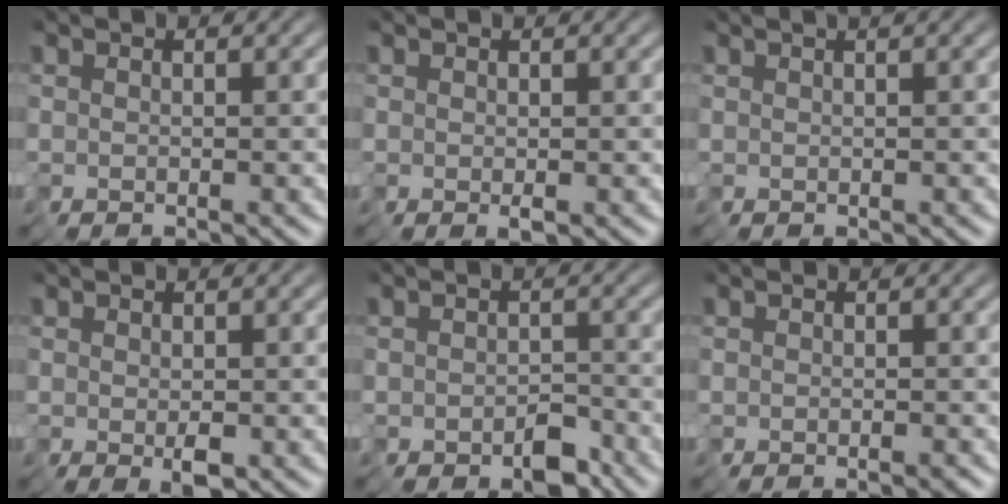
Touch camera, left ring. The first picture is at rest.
{"total": 0.7, "force": [-0.1, 0.3, 0.6], "torque": [-0.016, -0.001, 0.002]}
{"total": 0.9, "force": [0.3, 0.2, 0.8], "torque": [-0.017, 0.003, 0.008]}
{"total": 1.4, "force": [0.0, 0.7, 1.3], "torque": [-0.024, -0.002, 0.005]}
{"total": 3.3, "force": [-1.9, 1.7, 2.1], "torque": [-0.028, -0.005, -0.026]}
{"total": 0.9, "force": [-0.5, 0.4, 0.7], "torque": [-0.010, -0.002, -0.006]}